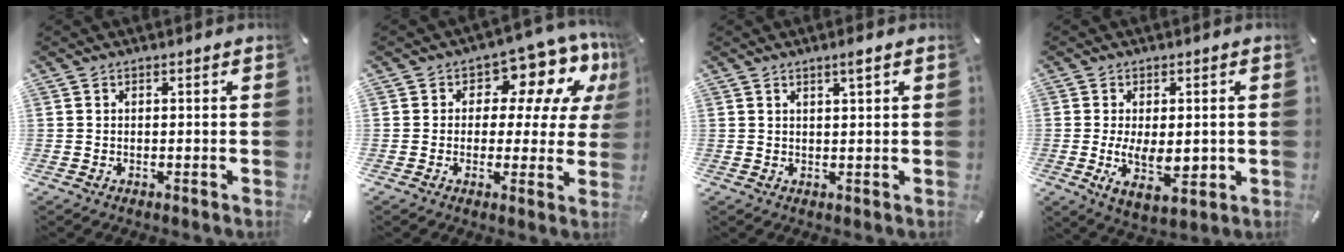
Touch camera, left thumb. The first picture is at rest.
{"total": 10.7, "force": [5.6, 6.6, 6.4], "torque": [-0.088, -0.039, 0.100]}
{"total": 2.4, "force": [1.5, 0.2, 1.9], "torque": [-0.040, 0.001, 0.024]}
{"total": 9.2, "force": [-0.7, 4.8, 7.8], "torque": [-0.138, -0.016, -0.011]}